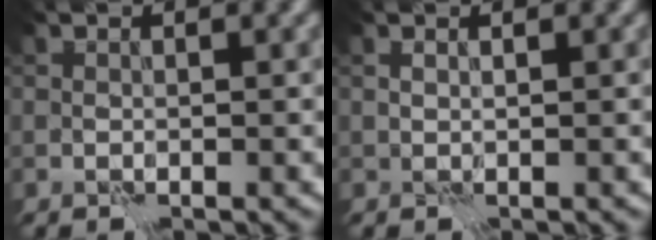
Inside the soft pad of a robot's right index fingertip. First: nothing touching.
{"total": 0.5, "force": [0.5, -0.1, -0.1], "torque": [-0.002, -0.001, 0.009]}